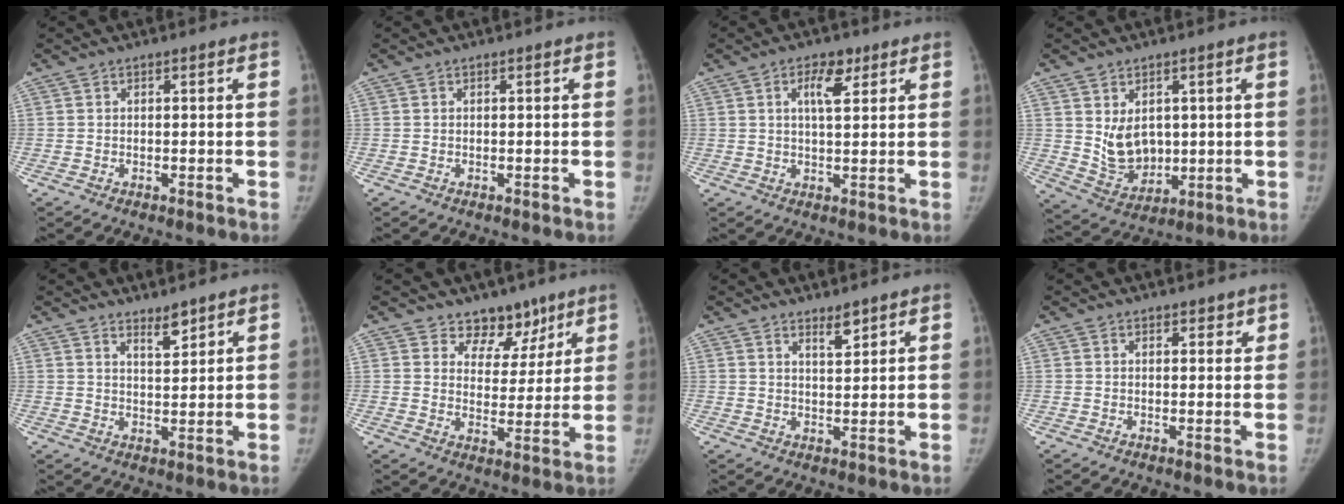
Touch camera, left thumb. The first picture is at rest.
{"total": 0.0}
{"total": 5.4, "force": [2.5, 2.3, 4.2], "torque": [-0.059, -0.011, 0.040]}
{"total": 8.6, "force": [1.6, 6.3, 5.7], "torque": [-0.068, -0.023, 0.051]}
{"total": 3.6, "force": [3.0, 0.8, 1.8], "torque": [-0.021, -0.029, 0.052]}
{"total": 8.4, "force": [6.1, 5.3, 2.1], "torque": [0.019, -0.039, 0.098]}
{"total": 3.0, "force": [2.4, 0.7, 1.7], "torque": [-0.021, -0.024, 0.044]}
{"total": 2.2, "force": [1.7, 1.0, 0.9], "torque": [0.002, -0.008, 0.019]}